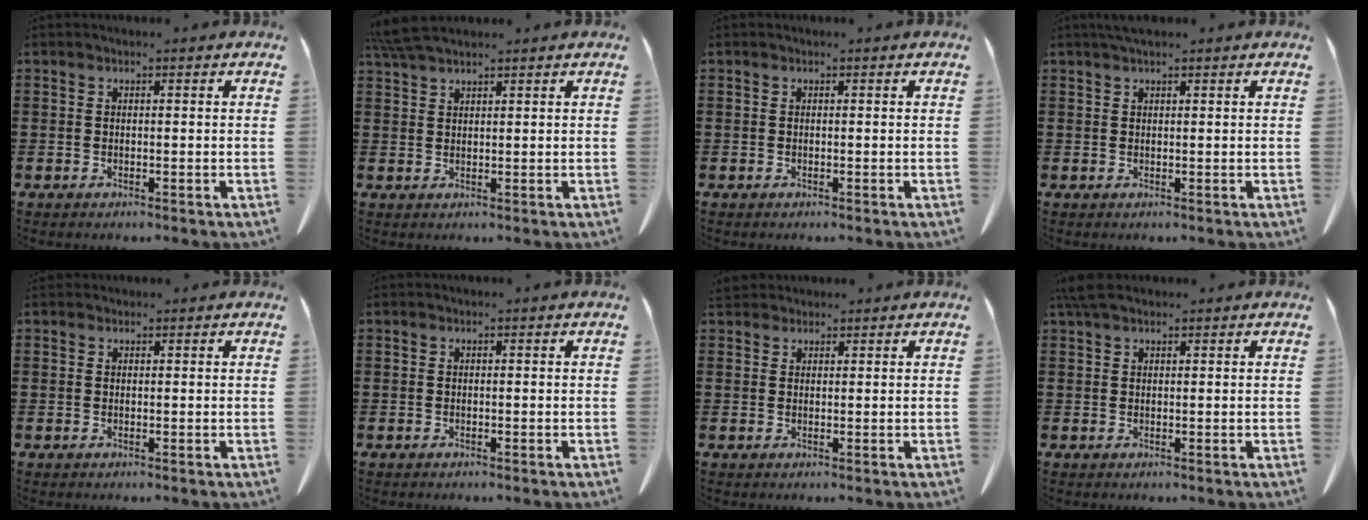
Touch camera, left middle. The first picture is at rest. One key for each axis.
{"total": 4.3, "fx": 3.6, "fy": 0.5, "fz": 2.2, "tx": -0.054, "ty": -0.003, "tz": 0.070}
{"total": 0.0}
{"total": 1.6, "fx": 1.2, "fy": 0.3, "fz": 1.0, "tx": -0.022, "ty": 0.003, "tz": 0.021}
{"total": 0.6, "fx": 0.6, "fy": 0.3, "fz": 0.1, "tx": -0.003, "ty": 0.000, "tz": 0.012}
{"total": 0.0}
{"total": 2.1, "fx": 1.9, "fy": 0.8, "fz": 0.4, "tx": -0.014, "ty": 0.002, "tz": 0.040}
{"total": 3.1, "fx": 2.2, "fy": 1.0, "fz": 1.9, "tx": -0.044, "ty": 0.005, "tz": 0.043}